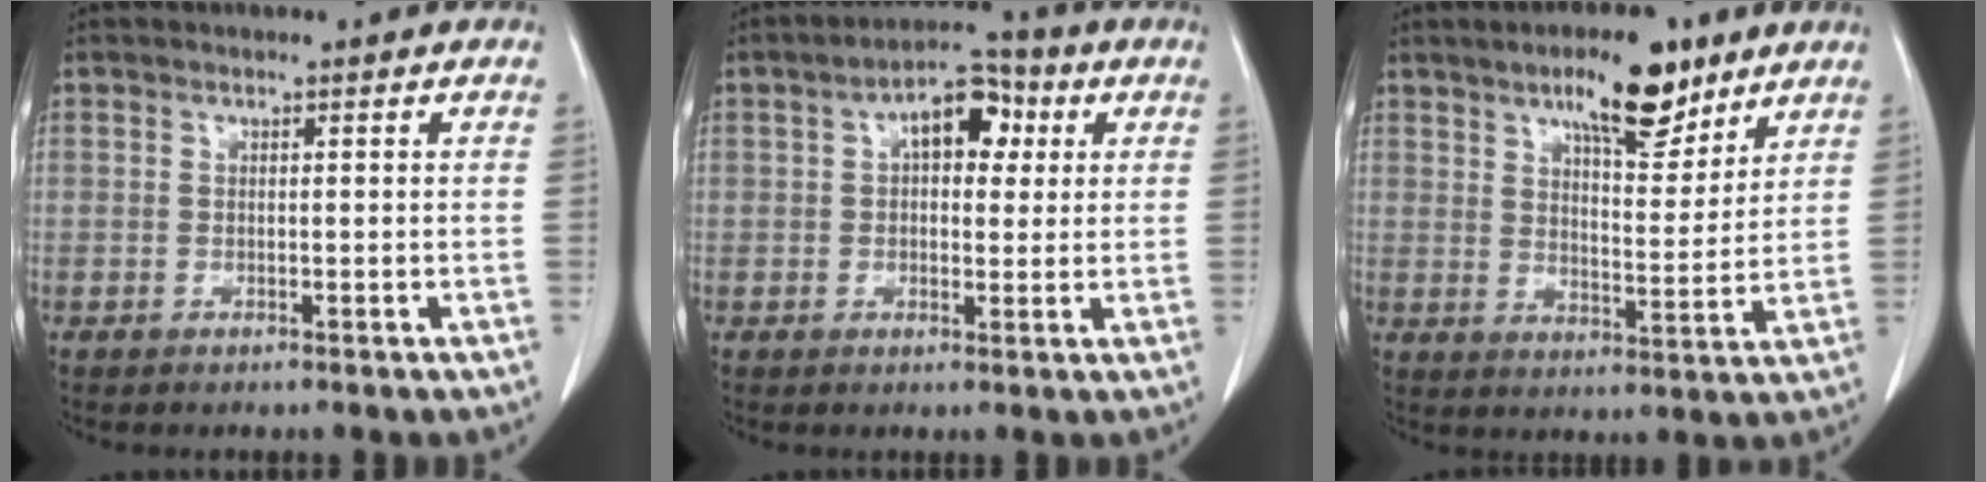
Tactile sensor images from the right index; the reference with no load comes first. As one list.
[{"total": 7.8, "force": [2.3, 4.1, 6.3], "torque": [-0.094, 0.031, 0.031]}, {"total": 11.1, "force": [7.4, 3.4, 7.4], "torque": [-0.115, 0.001, 0.119]}]